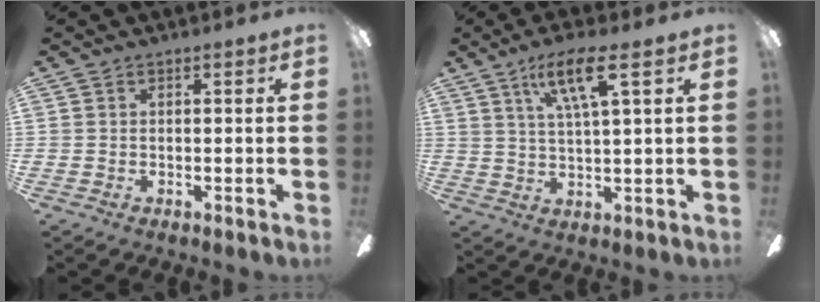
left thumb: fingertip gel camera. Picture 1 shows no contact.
{"total": 9.4, "force": [4.9, 1.8, 7.9], "torque": [-0.145, -0.005, 0.080]}